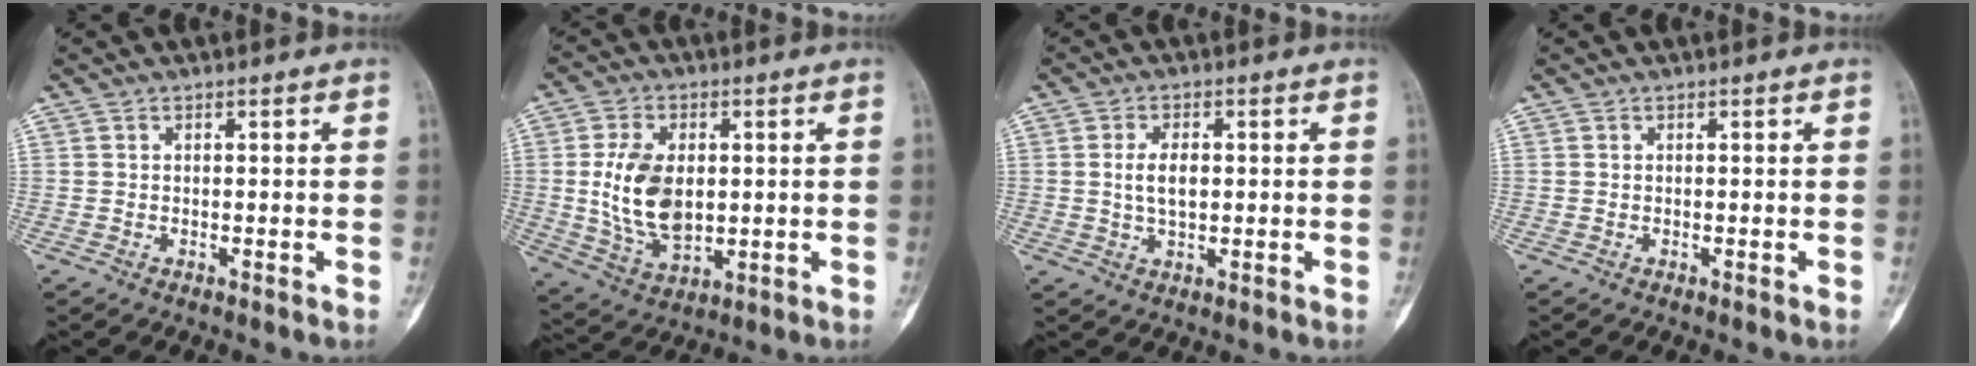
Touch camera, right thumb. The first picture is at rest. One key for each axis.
{"total": 12.8, "fx": 0.8, "fy": 8.0, "fz": 9.9, "tx": -0.172, "ty": -0.009, "tz": 0.025}
{"total": 4.8, "fx": 0.3, "fy": 2.6, "fz": 4.0, "tx": -0.071, "ty": 0.001, "tz": 0.008}
{"total": 0.0}